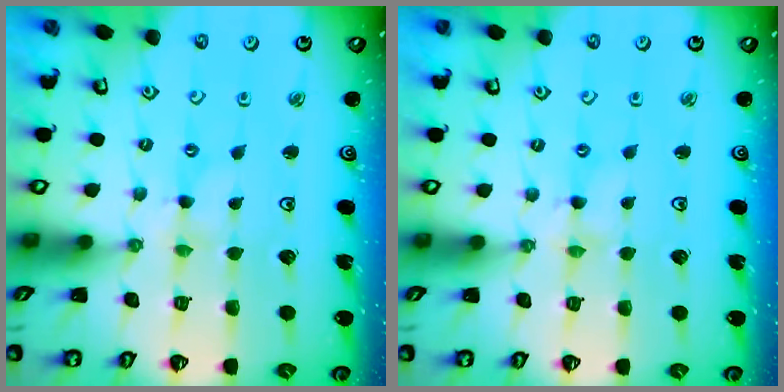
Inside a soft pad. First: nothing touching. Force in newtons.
{"total": 1.3, "press": 1.2, "slide": 0.2}